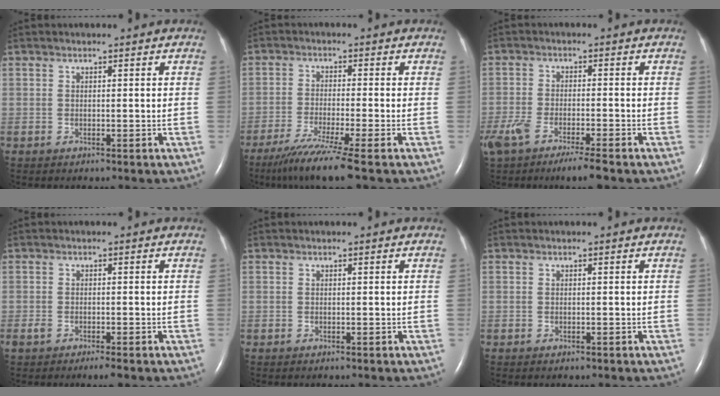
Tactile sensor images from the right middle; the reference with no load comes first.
{"total": 8.4, "force": [-5.9, -1.4, 5.7], "torque": [-0.099, -0.030, -0.104]}
{"total": 8.4, "force": [-5.8, 1.1, 6.0], "torque": [-0.113, -0.015, -0.099]}
{"total": 2.5, "force": [-1.6, 0.5, 1.8], "torque": [-0.038, -0.006, -0.028]}
{"total": 0.0}
{"total": 0.0}